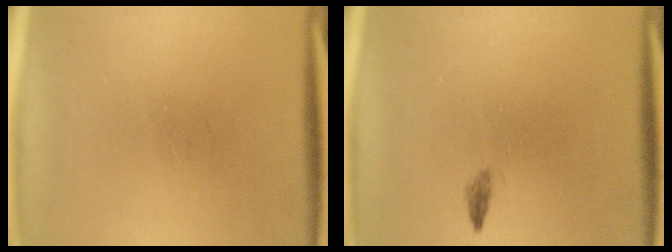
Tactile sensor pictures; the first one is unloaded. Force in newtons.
{"total": 0.8}